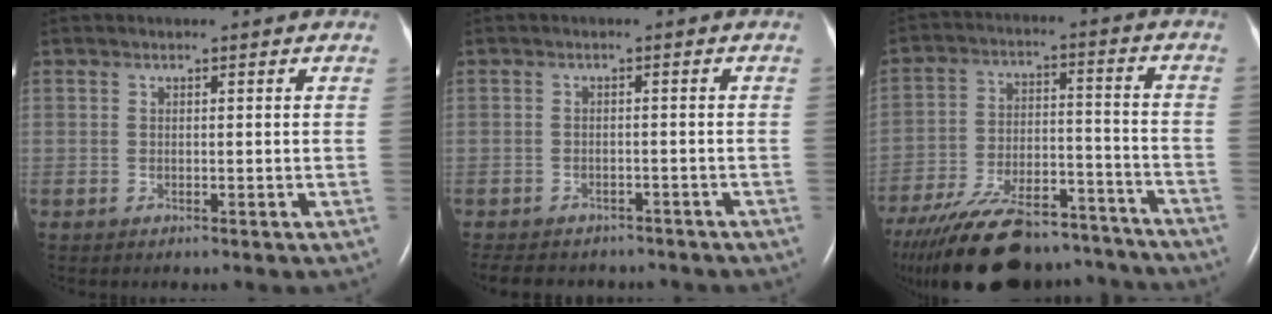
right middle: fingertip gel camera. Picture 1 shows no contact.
{"total": 10.2, "force": [-8.8, 4.1, 3.0], "torque": [-0.062, -0.004, -0.108]}
{"total": 25.3, "force": [-21.5, 7.6, 10.9], "torque": [-0.206, -0.015, -0.321]}